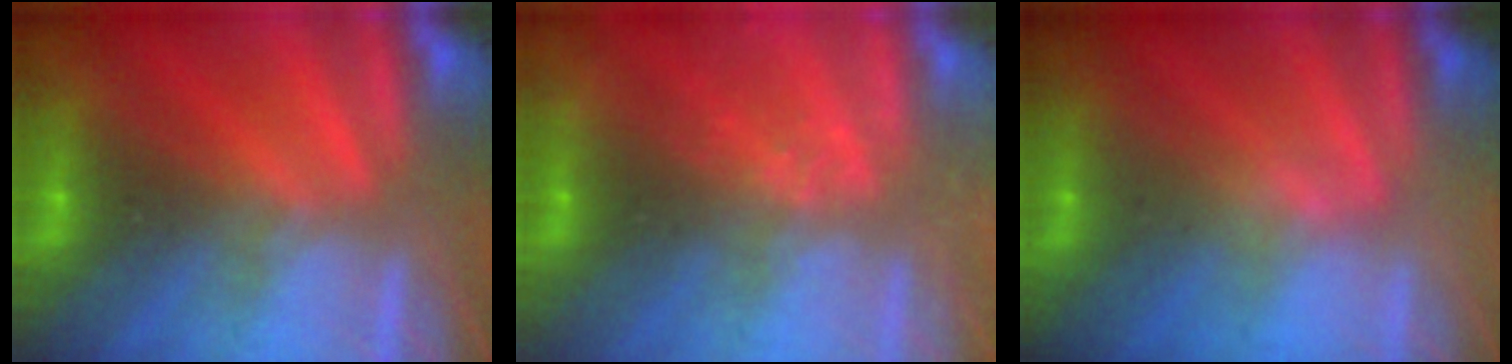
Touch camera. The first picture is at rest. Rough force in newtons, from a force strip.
{"total": 2.4}
{"total": 2.4}